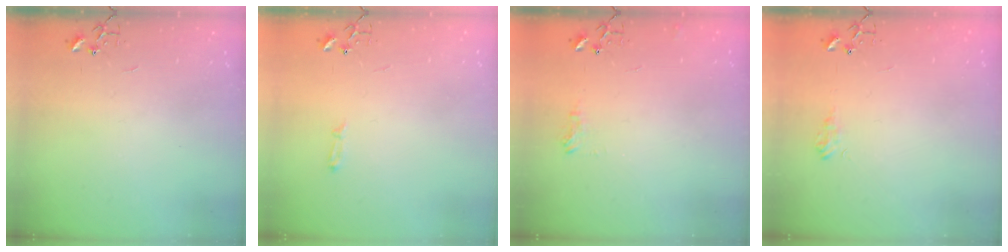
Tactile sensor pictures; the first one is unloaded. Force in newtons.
{"total": 3.0, "press": 2.9, "slide": 0.5}
{"total": 7.2, "press": 7.1, "slide": 1.0}
{"total": 7.3, "press": 7.3, "slide": 0.8}